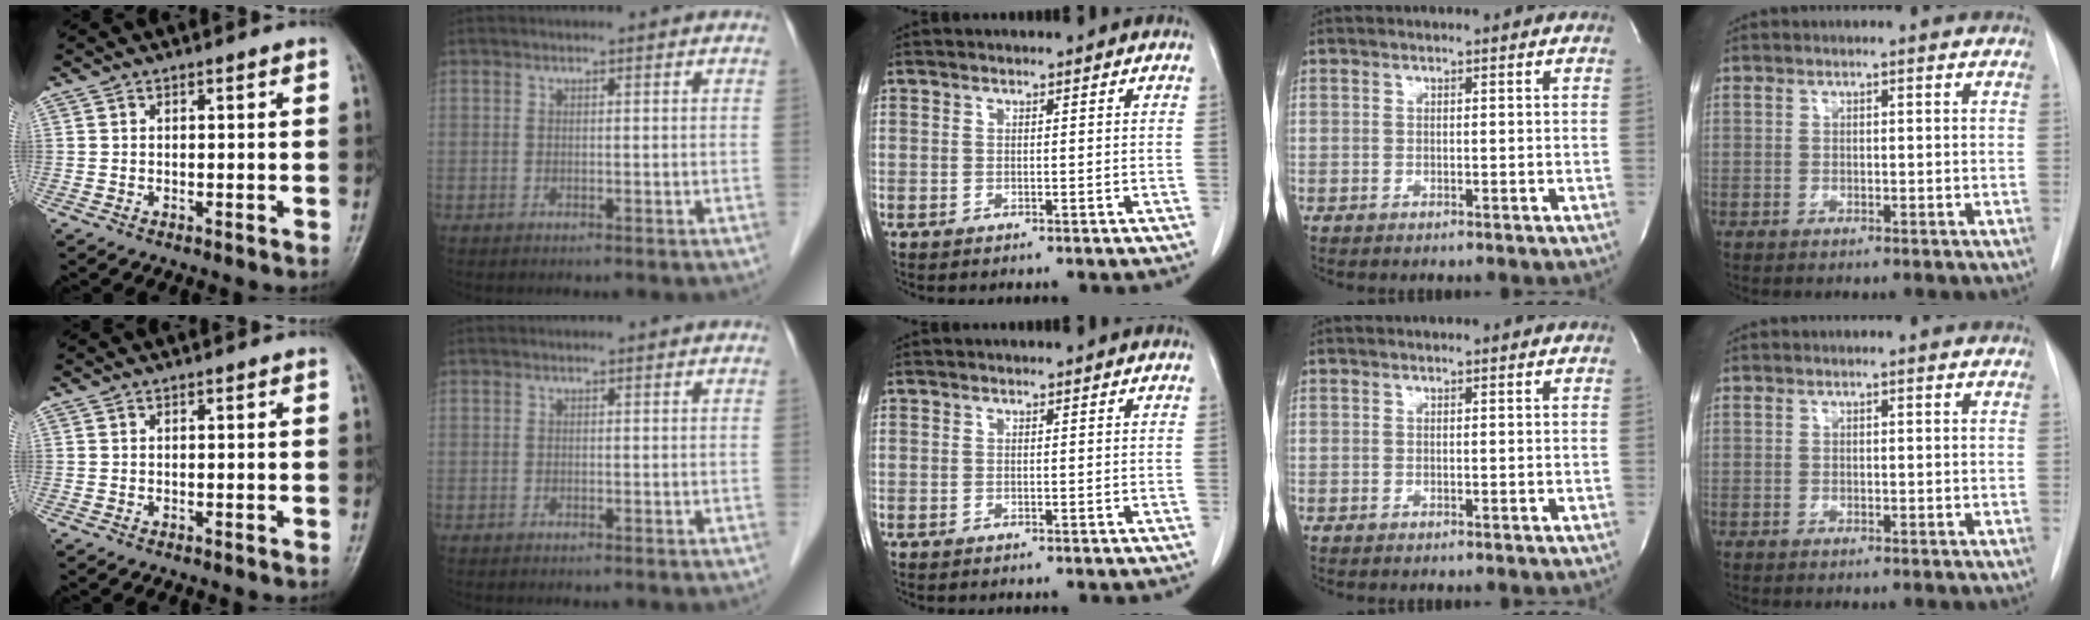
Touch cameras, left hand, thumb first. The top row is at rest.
{}